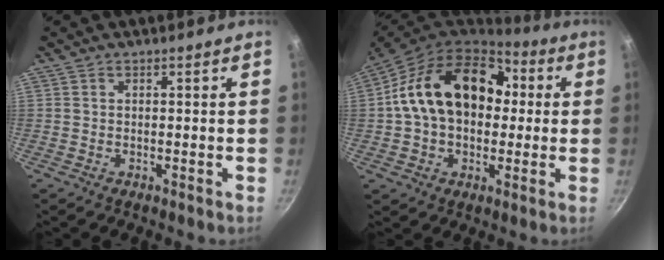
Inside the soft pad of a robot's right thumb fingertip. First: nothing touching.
{"total": 20.4, "force": [2.8, 14.5, 14.1], "torque": [-0.204, 0.038, 0.036]}